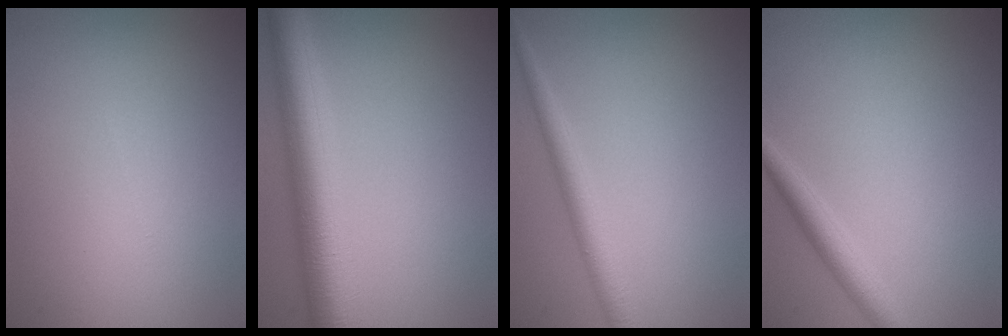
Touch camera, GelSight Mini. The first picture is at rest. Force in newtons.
{"total": 7.8, "press": 7.8, "slide": 0.1}
{"total": 2.6, "press": 2.6, "slide": 0.1}
{"total": 2.4, "press": 2.4, "slide": 0.2}